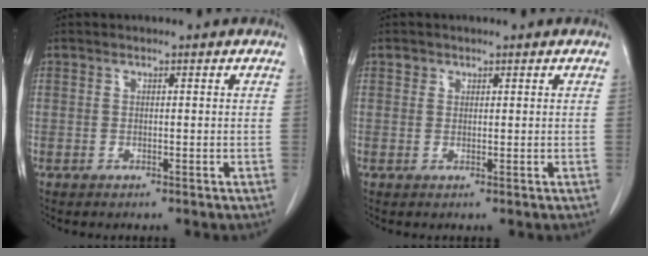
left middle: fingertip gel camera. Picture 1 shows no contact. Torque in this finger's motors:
{"motor_torque": [0.26, -0.19, 0.14, 0.01]}